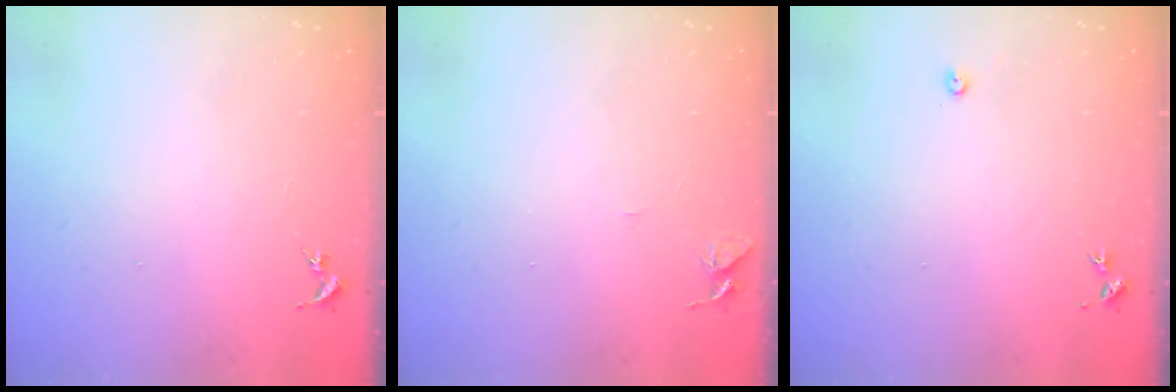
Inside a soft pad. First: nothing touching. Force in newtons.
{"total": 5.2, "press": 5.1, "slide": 0.4}
{"total": 2.2, "press": 2.2, "slide": 0.3}